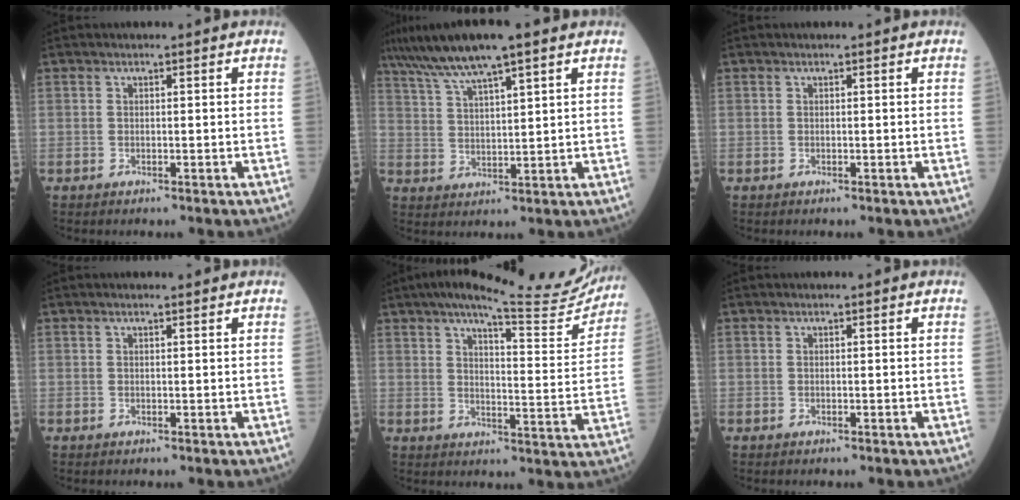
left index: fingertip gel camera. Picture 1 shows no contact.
{"total": 11.2, "force": [8.3, 1.3, 7.4], "torque": [-0.141, 0.025, 0.152]}
{"total": 0.0}
{"total": 1.1, "force": [1.0, 0.3, 0.4], "torque": [-0.013, 0.009, 0.017]}
{"total": 21.5, "force": [19.2, 3.0, 9.2], "torque": [-0.128, -0.029, 0.234]}
{"total": 0.0}